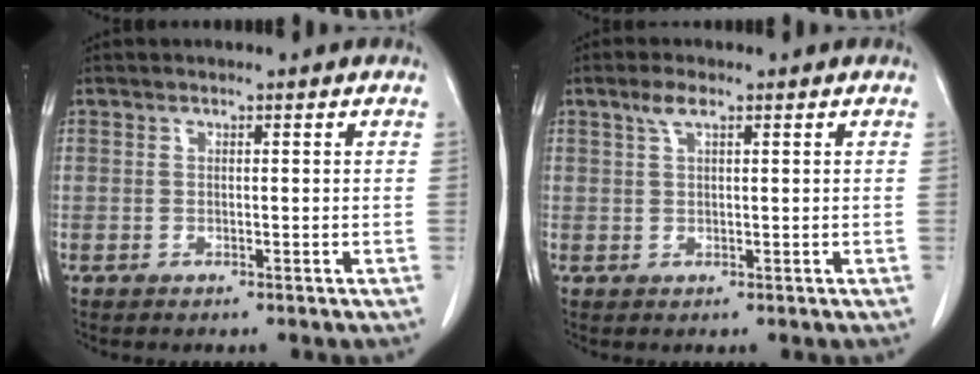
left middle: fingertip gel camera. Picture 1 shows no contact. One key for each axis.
{"total": 2.2, "fx": 1.3, "fy": 0.6, "fz": 1.7, "tx": -0.040, "ty": 0.009, "tz": 0.028}